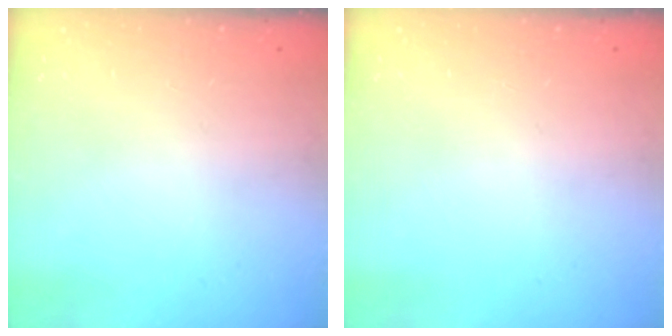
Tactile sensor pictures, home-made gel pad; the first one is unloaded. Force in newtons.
{"total": 0.0}